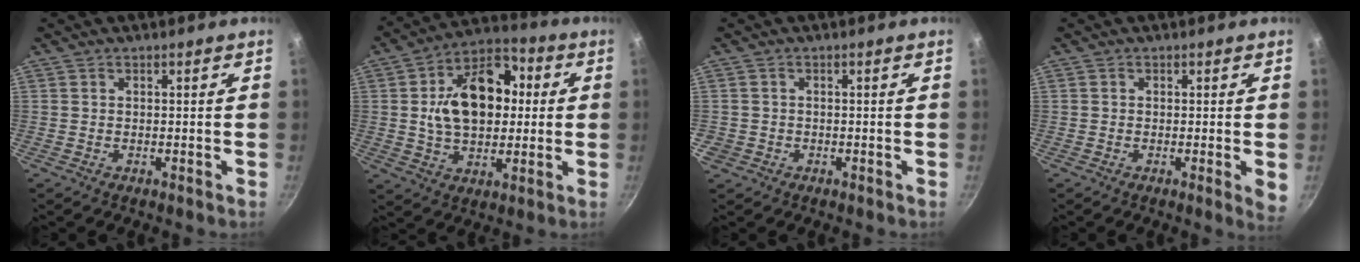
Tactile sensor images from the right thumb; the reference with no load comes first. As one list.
[{"total": 17.5, "force": [1.9, 11.8, 12.8], "torque": [-0.165, 0.023, 0.019]}, {"total": 1.8, "force": [-0.7, 1.7, 0.4], "torque": [-0.011, 0.002, -0.006]}, {"total": 2.7, "force": [-0.2, 0.5, 2.6], "torque": [-0.034, -0.008, -0.007]}]